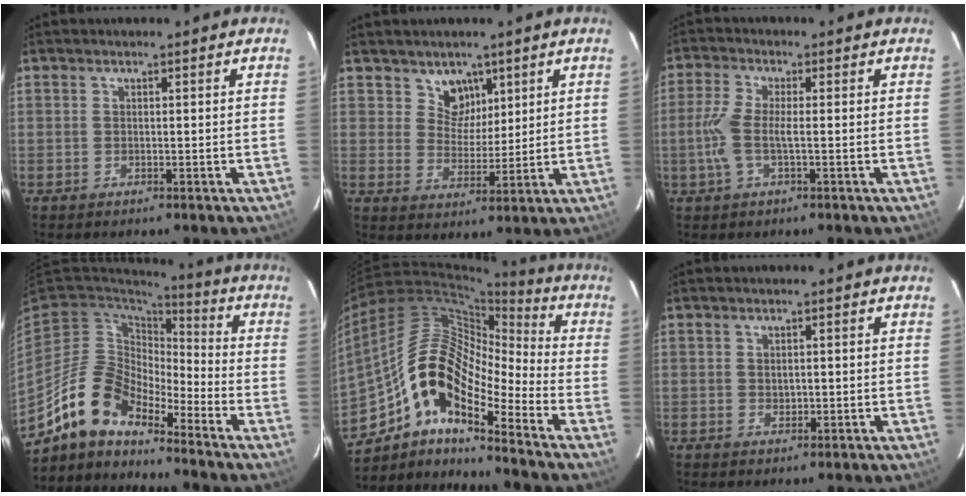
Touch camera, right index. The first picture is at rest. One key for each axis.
{"total": 5.4, "fx": 3.4, "fy": 4.1, "fz": 0.8, "tx": -0.003, "ty": -0.003, "tz": 0.063}
{"total": 5.7, "fx": -1.1, "fy": 1.4, "fz": 5.4, "tx": -0.125, "ty": 0.001, "tz": -0.021}
{"total": 12.8, "fx": -10.8, "fy": 4.9, "fz": 4.8, "tx": -0.094, "ty": 0.018, "tz": -0.213}
{"total": 16.3, "fx": -8.8, "fy": 5.7, "fz": 12.5, "tx": -0.207, "ty": 0.005, "tz": -0.182}
{"total": 1.6, "fx": 0.0, "fy": 1.2, "fz": 1.0, "tx": -0.014, "ty": 0.002, "tz": 0.002}